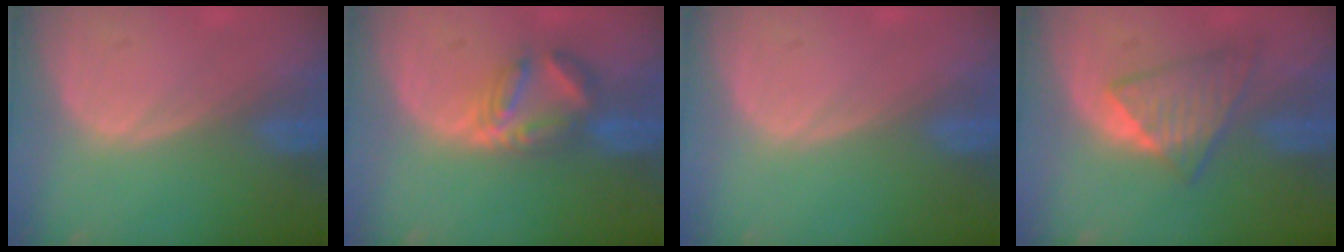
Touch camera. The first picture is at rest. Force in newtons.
{"total": 5.8, "press": 5.7, "slide": 1.2}
{"total": 0.0}
{"total": 5.9, "press": 5.8, "slide": 1.1}